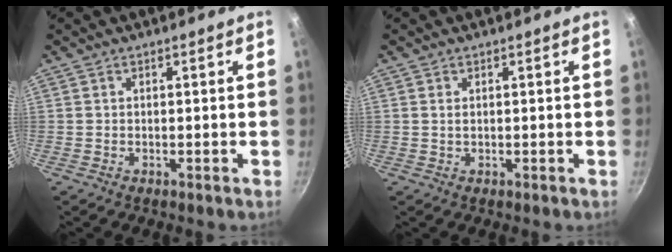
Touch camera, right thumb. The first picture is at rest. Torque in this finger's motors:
{"motor_torque": [-0.51, 0.50, 0.12, 0.61, -0.07]}